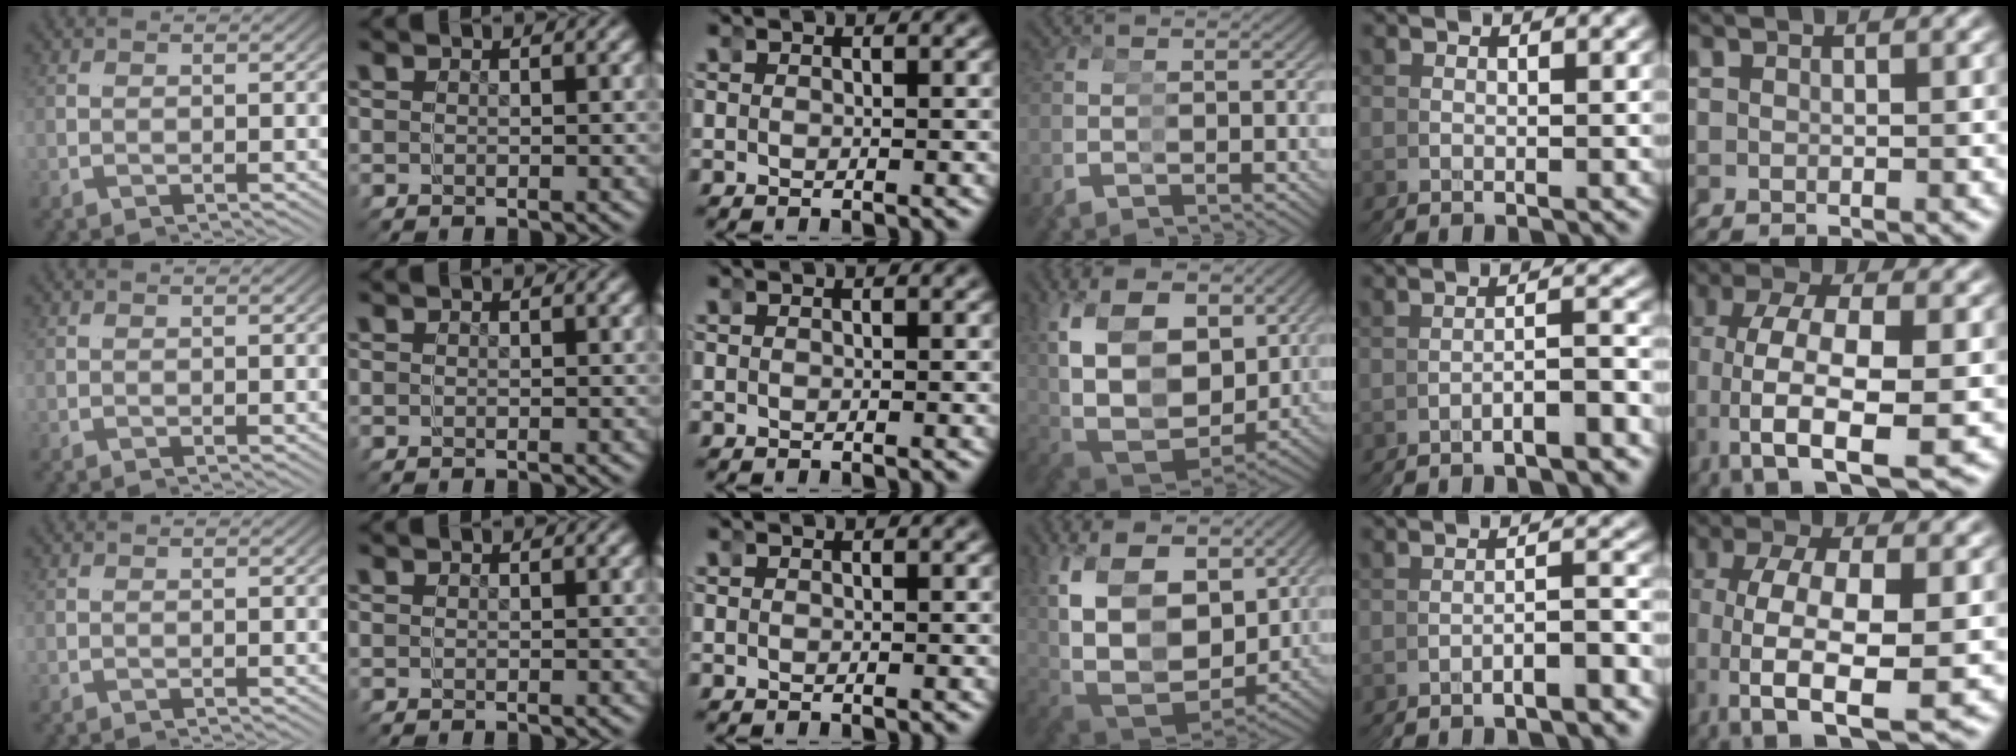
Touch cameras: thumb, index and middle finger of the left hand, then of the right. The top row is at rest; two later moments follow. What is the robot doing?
{"motion": "grasp_and_lifting", "object": "bandage"}